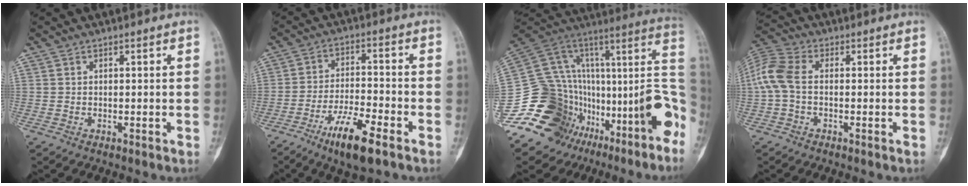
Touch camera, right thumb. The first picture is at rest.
{"total": 10.5, "force": [-6.2, 2.4, 8.1], "torque": [-0.148, 0.022, -0.107]}
{"total": 23.7, "force": [-11.0, 15.7, 13.9], "torque": [-0.131, 0.171, -0.157]}
{"total": 7.8, "force": [-0.2, 4.7, 6.2], "torque": [-0.149, 0.021, -0.014]}